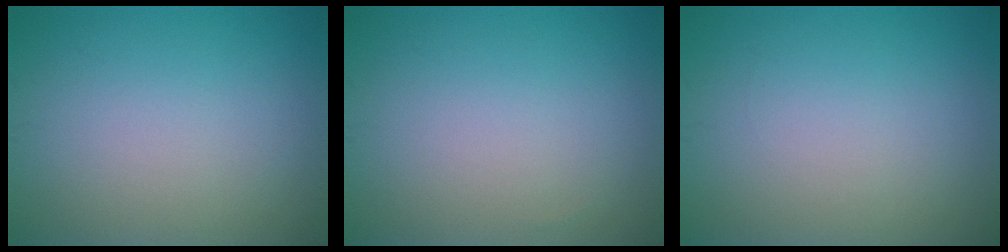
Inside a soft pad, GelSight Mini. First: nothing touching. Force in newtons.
{"total": 0.0}
{"total": 0.0}